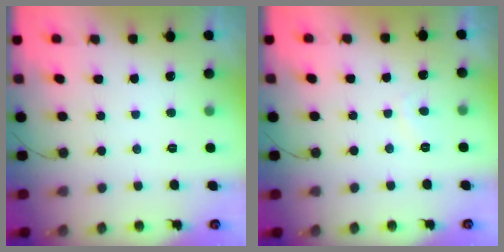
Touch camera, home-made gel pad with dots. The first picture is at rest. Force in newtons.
{"total": 1.6, "press": 1.5, "slide": 0.6}